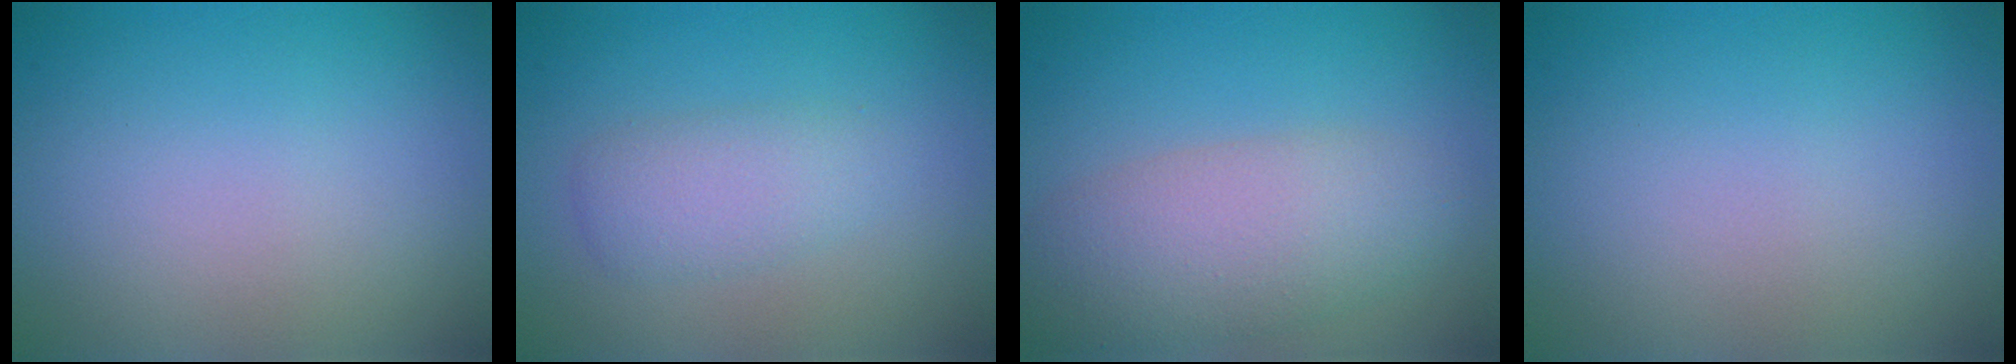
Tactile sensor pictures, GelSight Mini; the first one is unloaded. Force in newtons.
{"total": 2.6, "press": 2.6, "slide": 0.1}
{"total": 5.6, "press": 5.6, "slide": 0.3}
{"total": 0.0}